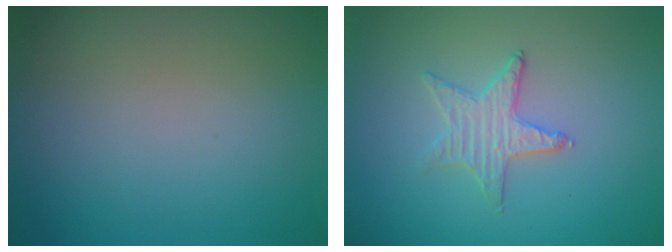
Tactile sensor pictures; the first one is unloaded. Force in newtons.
{"total": 1.6, "press": 1.6, "slide": 0.2}